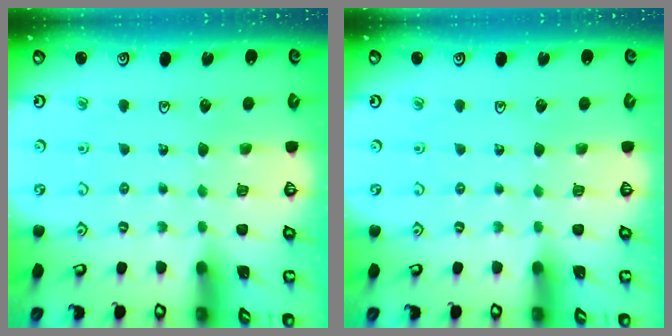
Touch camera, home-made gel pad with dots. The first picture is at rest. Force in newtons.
{"total": 0.0}